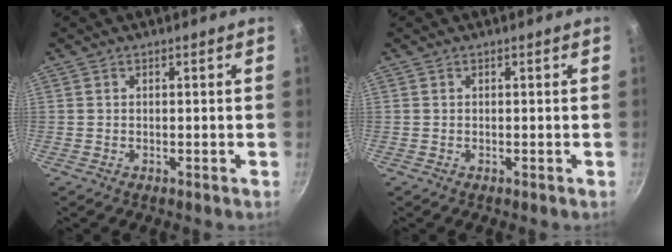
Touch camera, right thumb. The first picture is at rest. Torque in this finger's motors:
{"motor_torque": [0.02, 0.02, -0.21, 0.21, 0.00]}